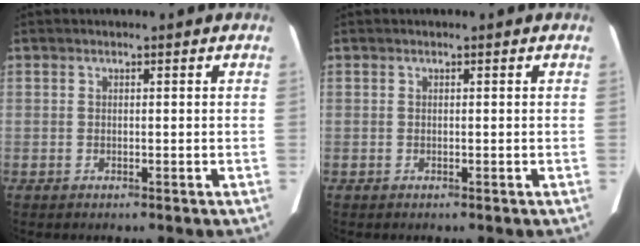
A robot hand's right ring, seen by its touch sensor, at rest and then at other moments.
{"total": 0.0}